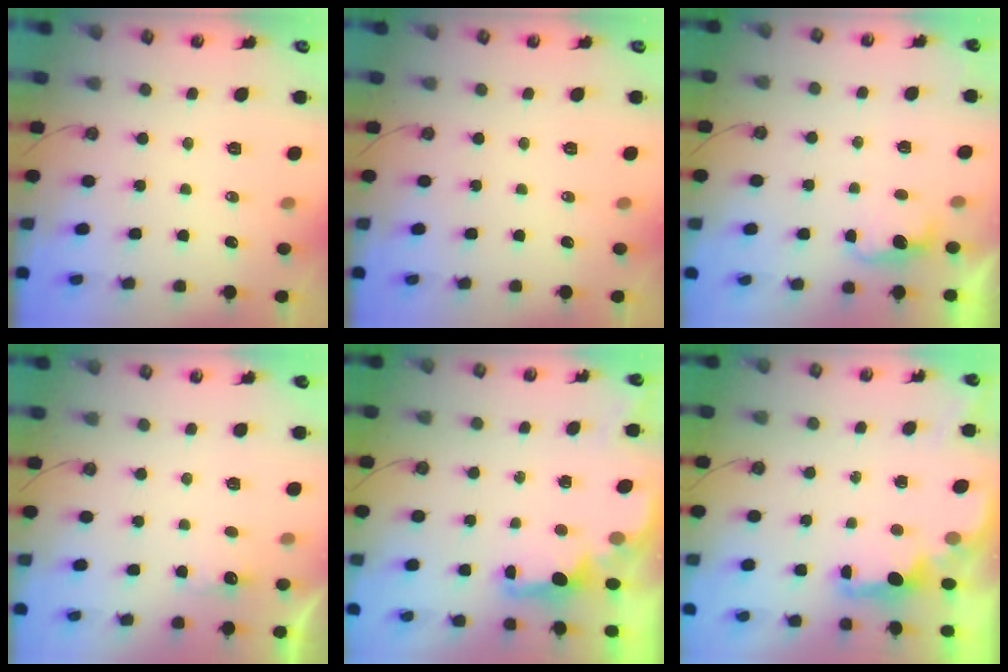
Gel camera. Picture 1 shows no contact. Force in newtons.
{"total": 0.0}
{"total": 2.8, "press": 2.6, "slide": 1.0}
{"total": 2.2, "press": 2.0, "slide": 0.9}
{"total": 2.0, "press": 1.9, "slide": 0.7}
{"total": 1.8, "press": 1.6, "slide": 0.7}